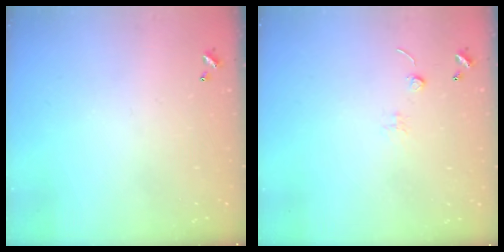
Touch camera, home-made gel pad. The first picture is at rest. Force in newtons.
{"total": 0.0}